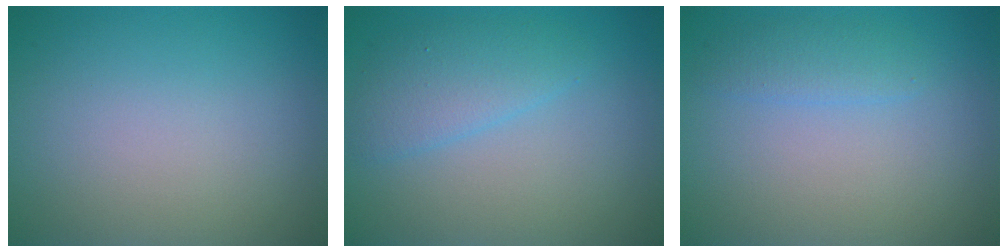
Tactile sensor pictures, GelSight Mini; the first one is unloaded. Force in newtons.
{"total": 2.8, "press": 2.8, "slide": 0.2}
{"total": 1.6, "press": 1.6, "slide": 0.2}